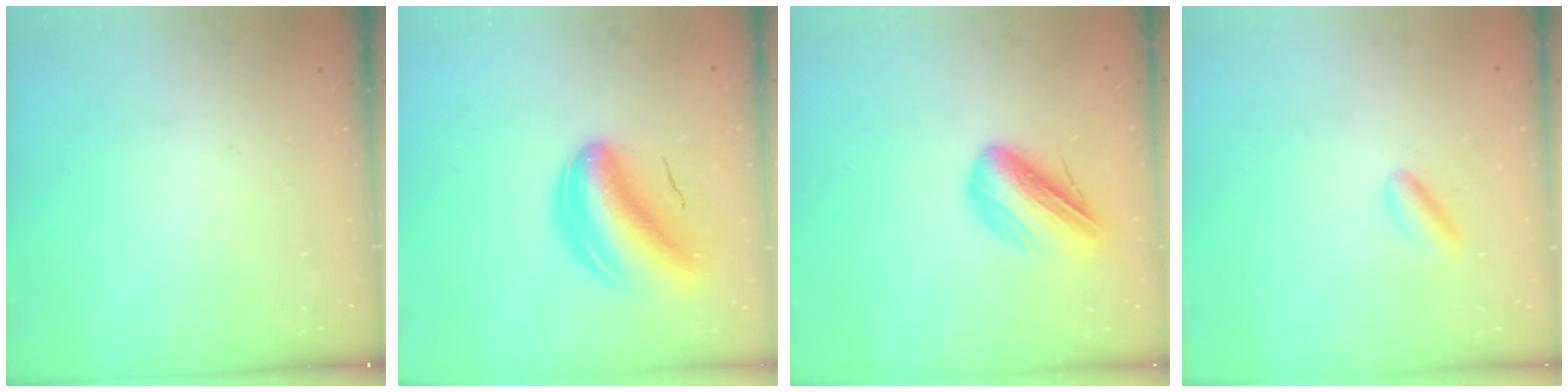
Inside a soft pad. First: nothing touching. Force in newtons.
{"total": 11.2, "press": 10.6, "slide": 3.4}
{"total": 11.7, "press": 11.5, "slide": 2.3}
{"total": 2.2, "press": 2.2, "slide": 0.5}